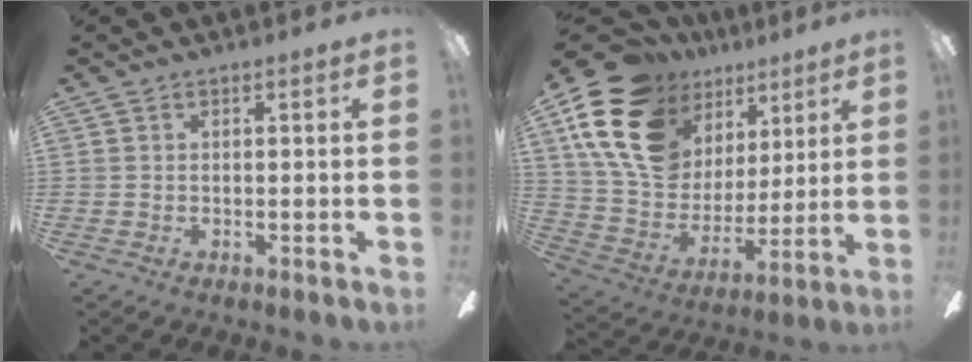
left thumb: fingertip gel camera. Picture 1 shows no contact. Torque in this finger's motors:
{"motor_torque": [0.49, 0.69, 1.32, -1.45, 0.43]}